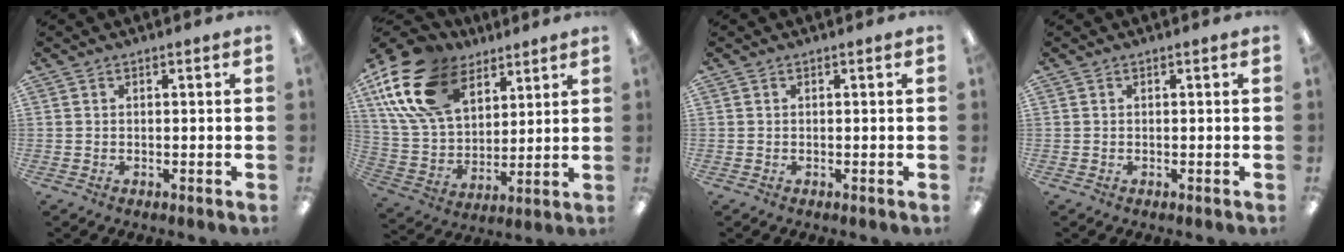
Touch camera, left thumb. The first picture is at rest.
{"total": 21.3, "force": [11.4, 13.2, 12.3], "torque": [-0.269, -0.041, 0.207]}
{"total": 0.0}
{"total": 0.0}